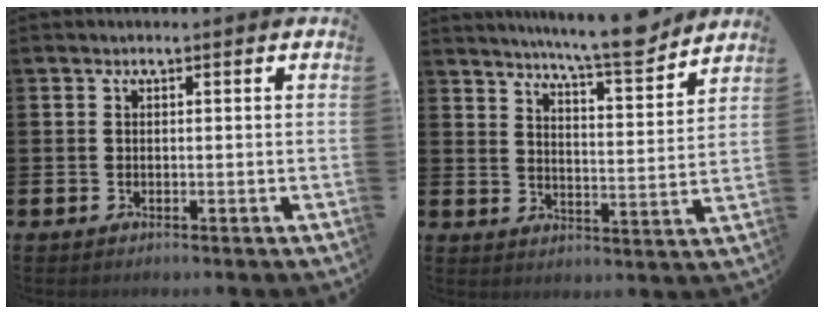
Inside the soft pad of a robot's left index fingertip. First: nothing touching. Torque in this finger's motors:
{"motor_torque": [0.75, -0.93, 0.66, 0.21]}